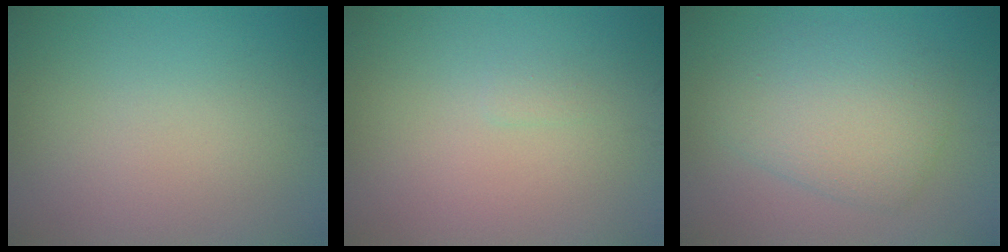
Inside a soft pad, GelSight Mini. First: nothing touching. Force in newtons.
{"total": 0.5, "press": 0.5, "slide": 0.1}
{"total": 4.8, "press": 4.8, "slide": 0.2}